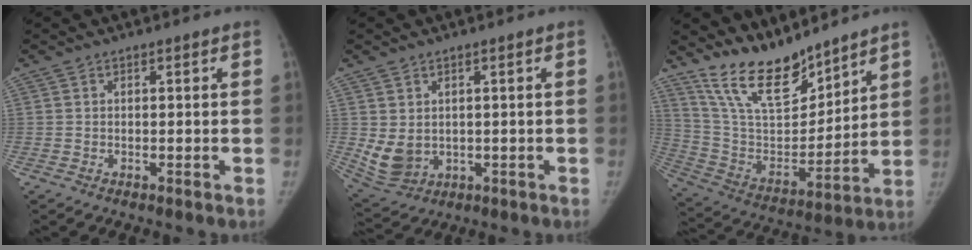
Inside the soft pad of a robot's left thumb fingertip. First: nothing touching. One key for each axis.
{"total": 6.2, "fx": 0.6, "fy": 4.8, "fz": 3.9, "tx": -0.067, "ty": -0.014, "tz": 0.033}
{"total": 16.5, "fx": 13.9, "fy": 5.2, "fz": 7.2, "tx": -0.093, "ty": -0.085, "tz": 0.270}